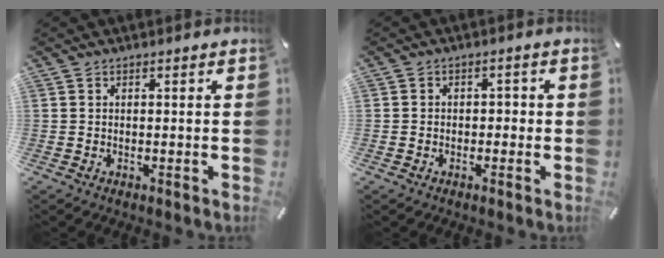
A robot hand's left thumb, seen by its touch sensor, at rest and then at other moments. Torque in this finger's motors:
{"motor_torque": [0.14, -0.24, -0.09, 0.04, 0.01]}